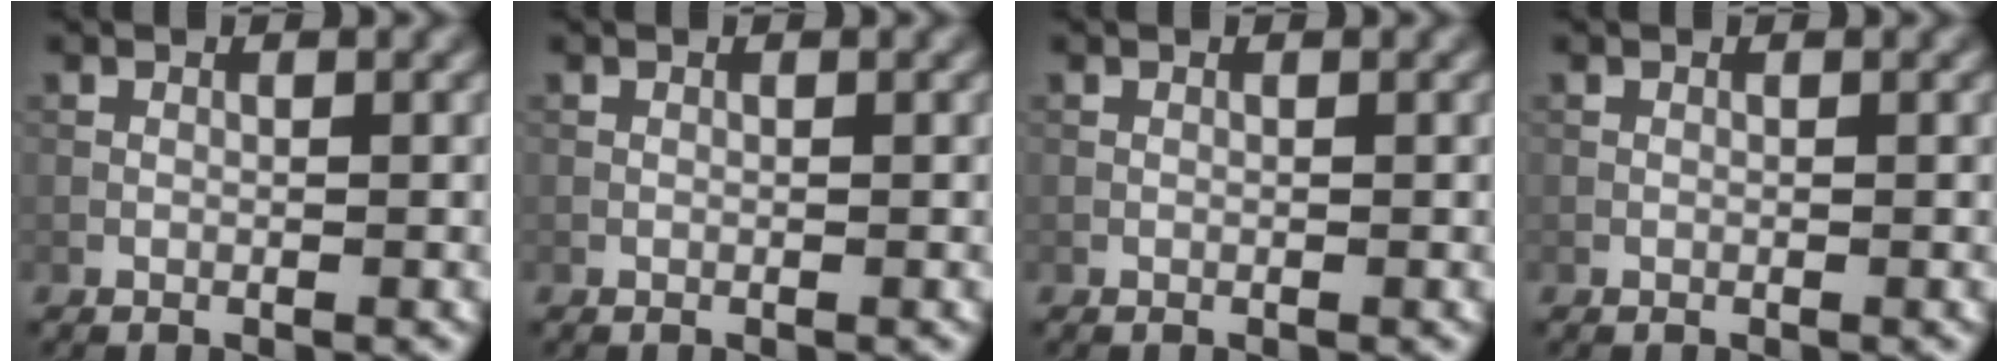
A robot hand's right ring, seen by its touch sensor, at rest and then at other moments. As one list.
[{"total": 0.0}, {"total": 0.0}, {"total": 0.0}]